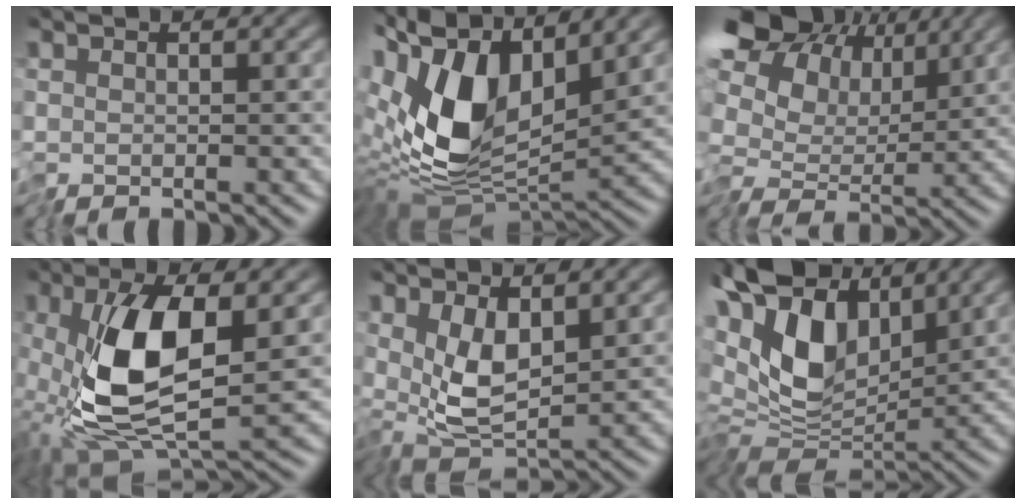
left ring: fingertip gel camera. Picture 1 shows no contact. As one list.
[{"total": 11.3, "force": [1.6, 5.9, 9.6], "torque": [-0.191, -0.007, 0.023]}, {"total": 13.2, "force": [3.1, 10.1, 7.9], "torque": [-0.159, 0.024, 0.045]}, {"total": 8.2, "force": [0.2, 3.4, 7.5], "torque": [-0.155, -0.002, 0.004]}, {"total": 4.3, "force": [0.6, 1.6, 4.0], "torque": [-0.082, -0.002, 0.012]}, {"total": 10.3, "force": [2.8, 5.2, 8.5], "torque": [-0.166, 0.011, 0.039]}]